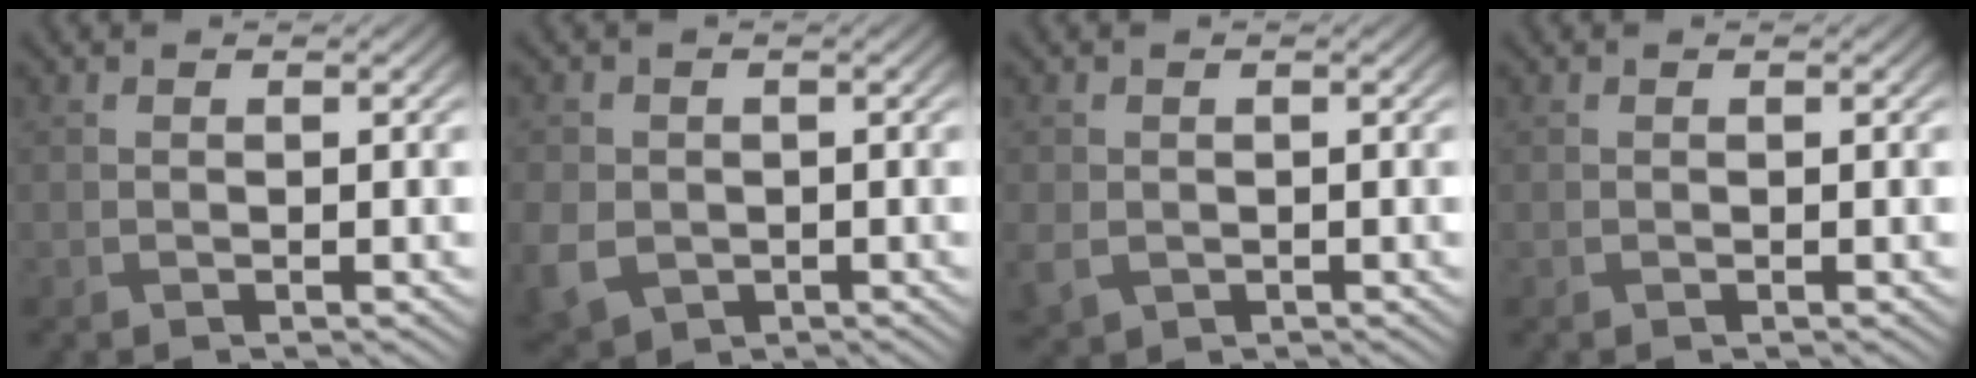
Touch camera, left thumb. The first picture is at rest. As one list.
[{"total": 6.0, "force": [-1.4, 5.1, 2.9], "torque": [-0.100, -0.024, -0.026]}, {"total": 3.0, "force": [-0.8, 2.6, 1.5], "torque": [-0.050, -0.012, -0.017]}, {"total": 0.0}]